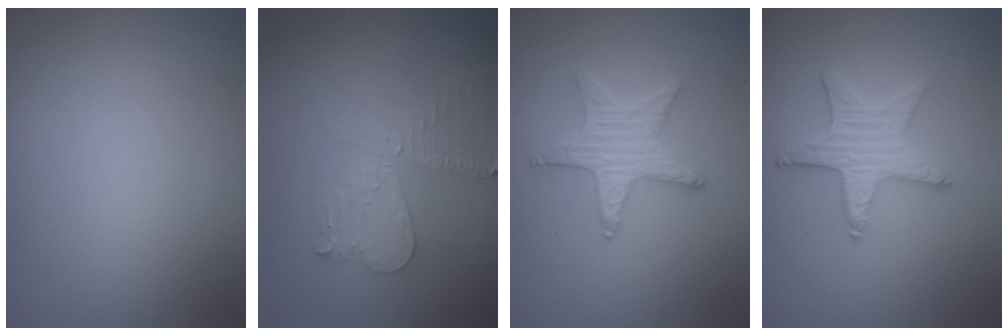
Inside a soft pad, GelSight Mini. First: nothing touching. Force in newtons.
{"total": 3.1, "press": 2.7, "slide": 1.6}
{"total": 3.1, "press": 3.1, "slide": 0.2}
{"total": 4.0, "press": 3.6, "slide": 1.9}